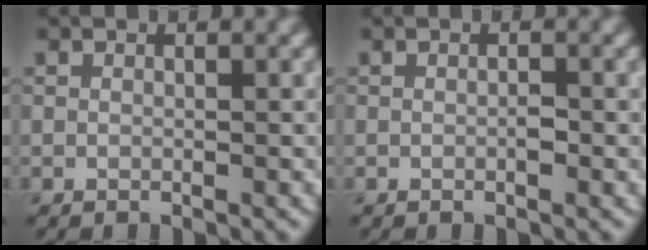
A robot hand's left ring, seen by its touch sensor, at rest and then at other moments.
{"total": 0.7, "force": [-0.2, 0.2, 0.6], "torque": [-0.013, 0.000, -0.003]}